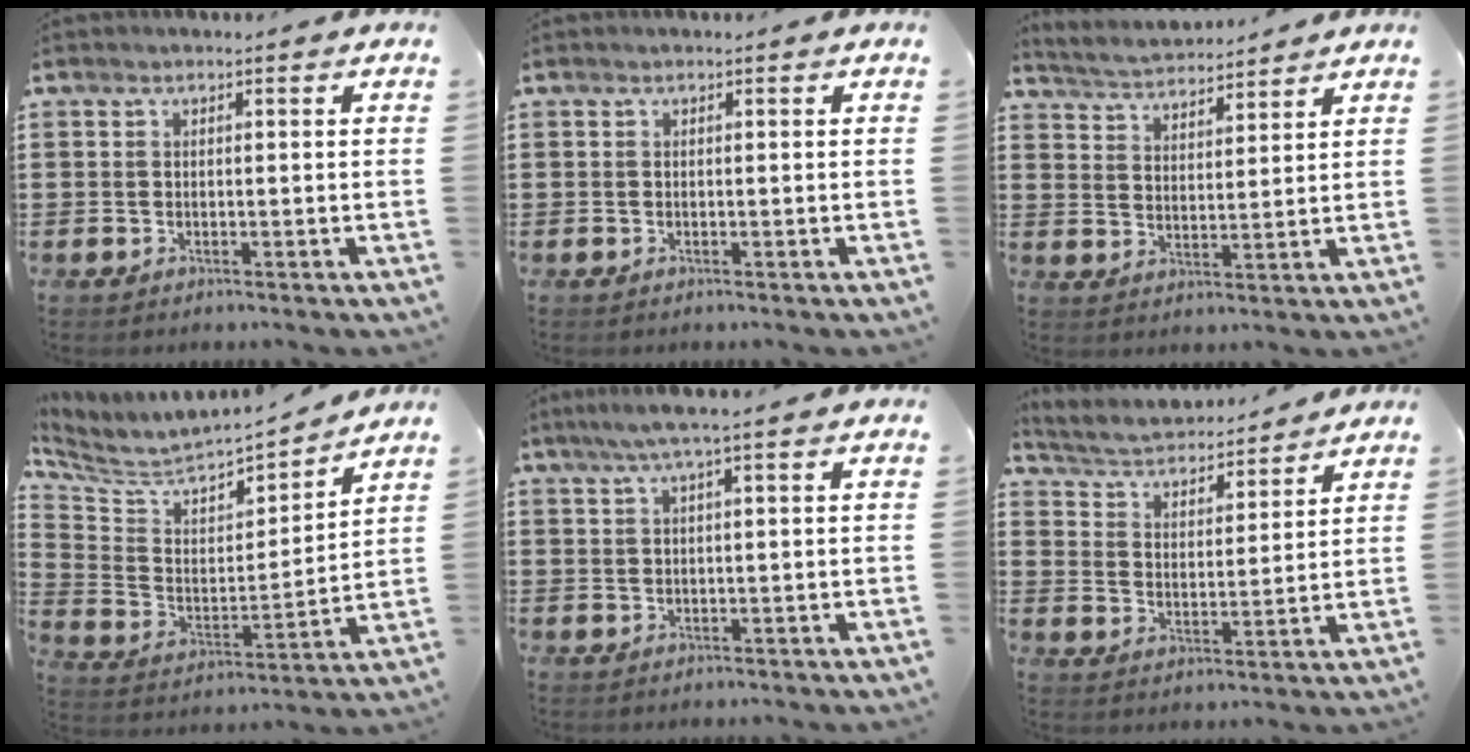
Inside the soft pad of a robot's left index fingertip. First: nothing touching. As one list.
[{"total": 0.0}, {"total": 3.5, "force": [3.5, 0.3, 0.0], "torque": [-0.017, -0.020, 0.058]}, {"total": 4.9, "force": [4.3, 2.0, 1.2], "torque": [-0.055, -0.040, 0.067]}, {"total": 2.8, "force": [1.5, -0.2, 2.4], "torque": [-0.047, 0.000, 0.027]}, {"total": 3.4, "force": [3.3, 0.5, 0.4], "torque": [-0.029, -0.027, 0.050]}]